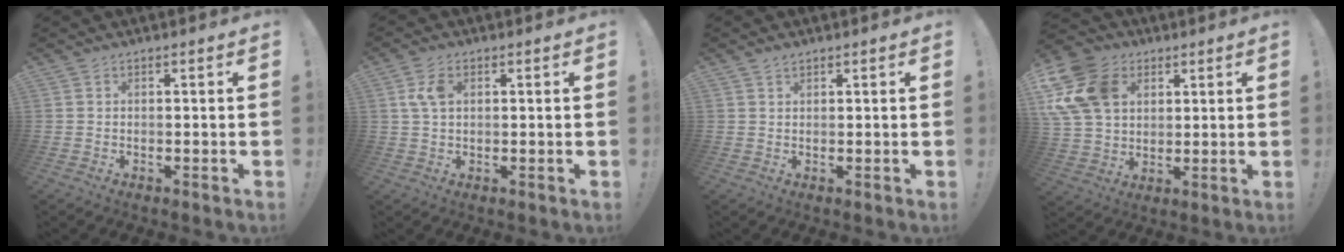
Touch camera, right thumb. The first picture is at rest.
{"total": 5.5, "force": [1.6, 3.3, 4.1], "torque": [-0.086, 0.006, 0.029]}
{"total": 1.3, "force": [1.0, 0.5, 0.5], "torque": [-0.008, -0.003, 0.019]}
{"total": 17.4, "force": [5.6, 13.1, 9.9], "torque": [-0.193, -0.015, 0.110]}